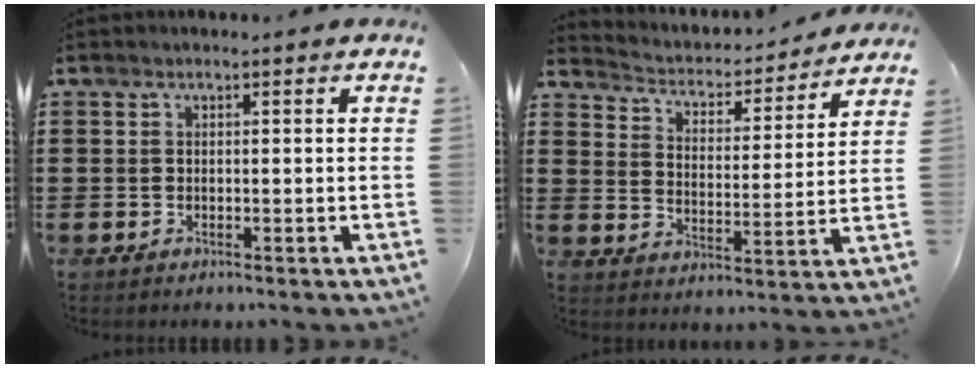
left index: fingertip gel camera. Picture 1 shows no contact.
{"total": 2.9, "force": [2.8, 0.6, 0.2], "torque": [-0.026, -0.030, 0.038]}